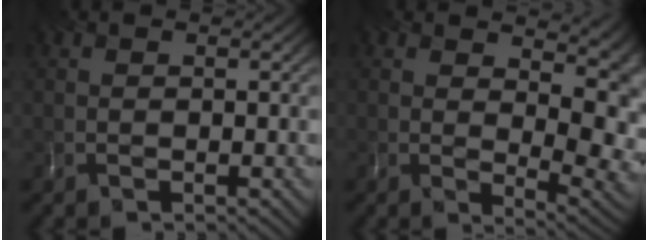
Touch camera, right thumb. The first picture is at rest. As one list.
[{"total": 9.4, "force": [4.1, 3.5, 7.7], "torque": [-0.103, -0.005, 0.075]}]